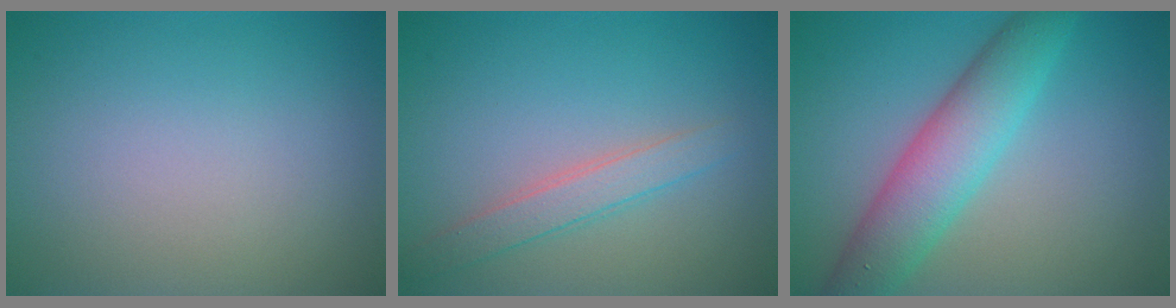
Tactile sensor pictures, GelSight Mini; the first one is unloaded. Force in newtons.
{"total": 2.3, "press": 2.3, "slide": 0.1}
{"total": 6.1, "press": 6.1, "slide": 0.1}